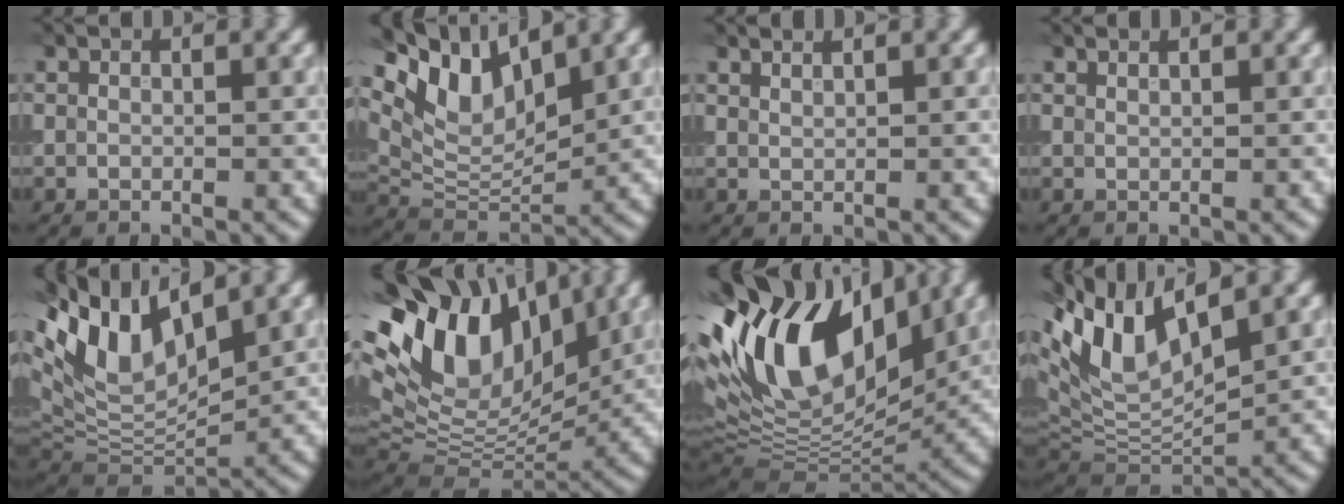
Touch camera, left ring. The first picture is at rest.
{"total": 8.1, "force": [5.2, 3.6, 5.1], "torque": [-0.095, 0.005, 0.095]}
{"total": 1.2, "force": [1.1, 0.2, 0.4], "torque": [0.000, -0.001, 0.014]}
{"total": 0.6, "force": [0.6, 0.0, 0.1], "torque": [0.001, -0.003, 0.009]}
{"total": 10.9, "force": [4.7, 5.5, 8.1], "torque": [-0.178, 0.007, 0.089]}
{"total": 14.0, "force": [6.5, 7.9, 9.5], "torque": [-0.192, 0.039, 0.110]}
{"total": 15.9, "force": [5.7, 8.3, 12.3], "torque": [-0.235, 0.033, 0.092]}
{"total": 10.1, "force": [4.6, 4.4, 7.9], "torque": [-0.176, 0.012, 0.085]}